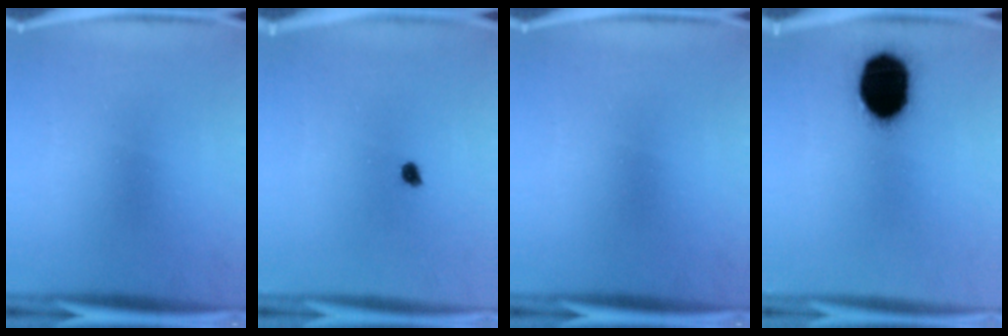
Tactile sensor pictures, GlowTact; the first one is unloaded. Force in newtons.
{"total": 1.4}
{"total": 0.0}
{"total": 19.0}